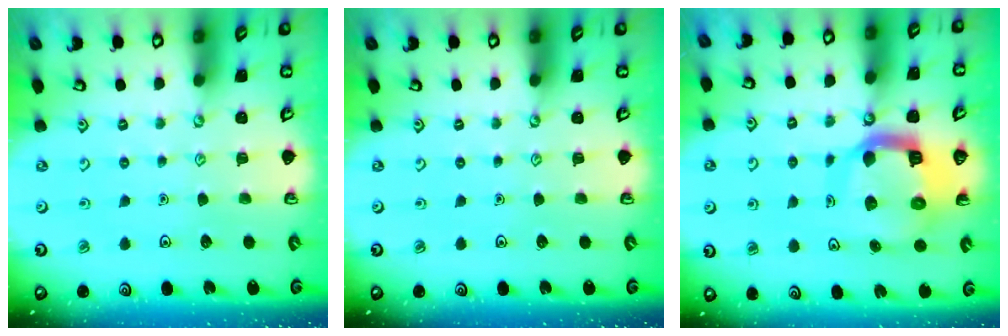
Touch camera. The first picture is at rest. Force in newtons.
{"total": 0.0}
{"total": 13.5, "press": 13.4, "slide": 1.8}